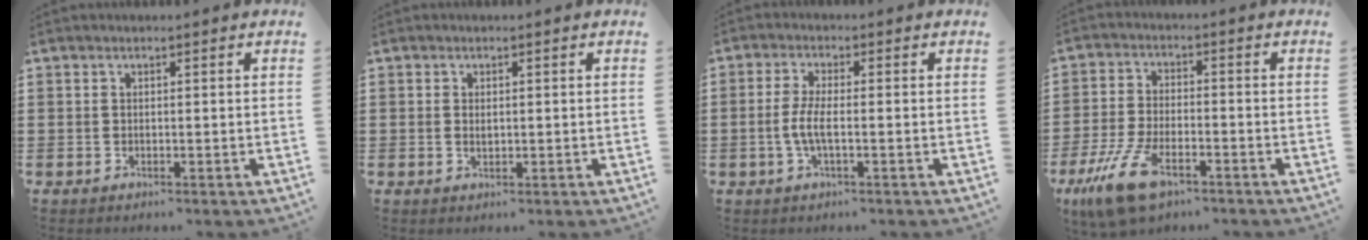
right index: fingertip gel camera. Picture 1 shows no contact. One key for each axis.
{"total": 1.1, "fx": 0.1, "fy": 0.6, "fz": 0.8, "tx": -0.018, "ty": 0.006, "tz": 0.001}
{"total": 4.1, "fx": -1.1, "fy": 1.0, "fz": 3.8, "tx": -0.096, "ty": -0.007, "tz": -0.030}
{"total": 10.0, "fx": -6.2, "fy": 3.6, "fz": 7.0, "tx": -0.166, "ty": -0.002, "tz": -0.119}